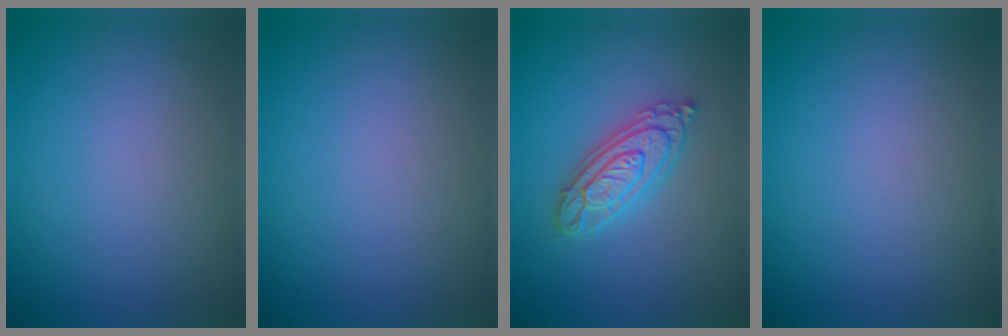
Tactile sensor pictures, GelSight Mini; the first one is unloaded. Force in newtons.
{"total": 0.0}
{"total": 4.3, "press": 4.2, "slide": 0.8}
{"total": 0.0}